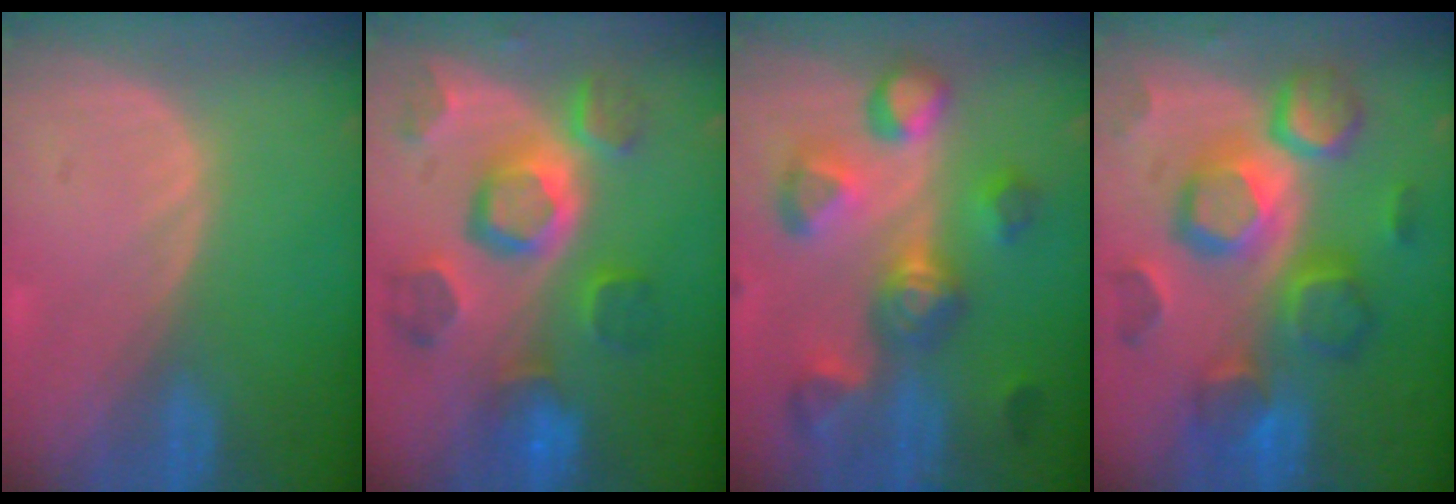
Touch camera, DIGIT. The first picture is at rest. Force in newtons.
{"total": 11.2, "press": 9.9, "slide": 5.3}
{"total": 9.5, "press": 9.4, "slide": 1.2}
{"total": 12.3, "press": 12.3, "slide": 1.0}